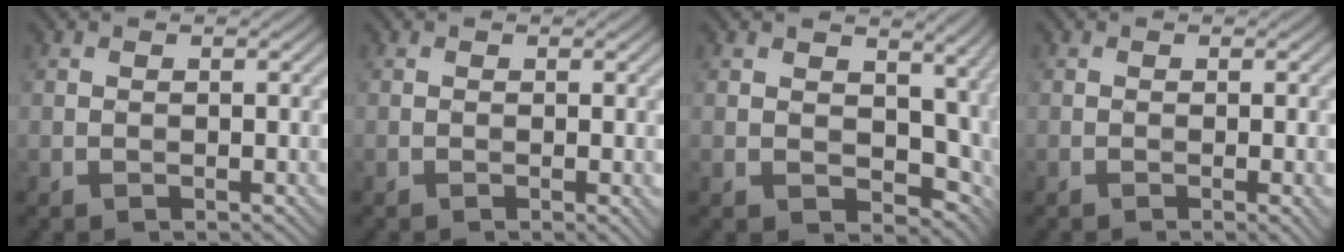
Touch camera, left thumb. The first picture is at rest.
{"total": 0.7, "force": [-0.1, 0.1, 0.7], "torque": [-0.011, -0.005, -0.003]}
{"total": 9.0, "force": [0.5, 6.0, 6.7], "torque": [-0.103, -0.015, 0.011]}
{"total": 1.3, "force": [-0.4, 0.2, 1.3], "torque": [-0.020, -0.003, -0.007]}